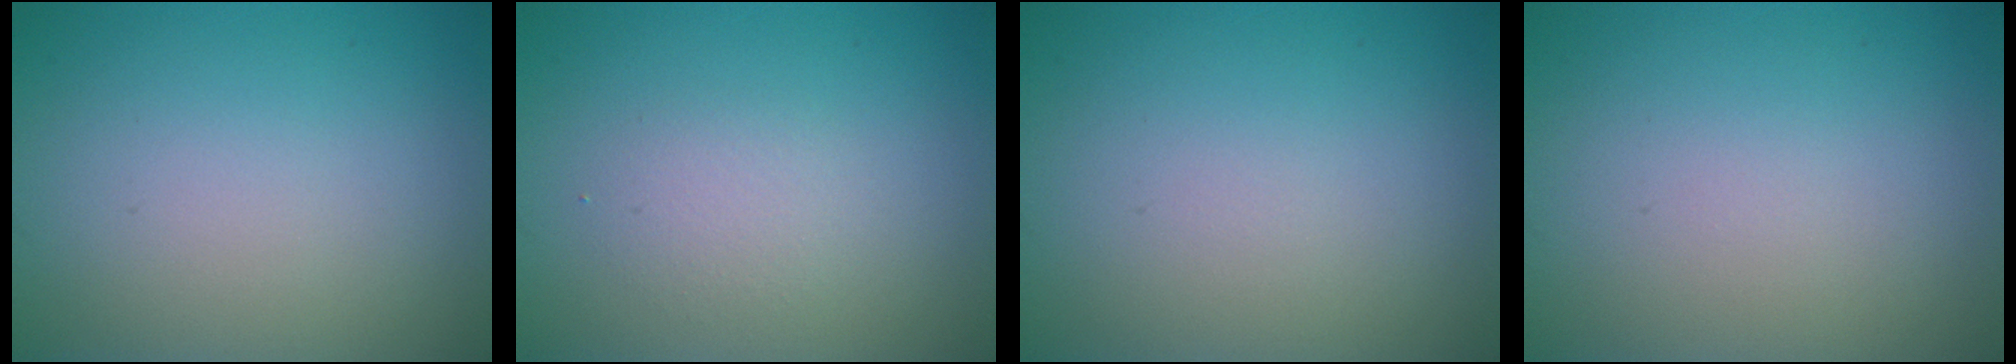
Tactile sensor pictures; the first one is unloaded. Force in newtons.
{"total": 1.5, "press": 1.5, "slide": 0.1}
{"total": 0.0}
{"total": 0.0}